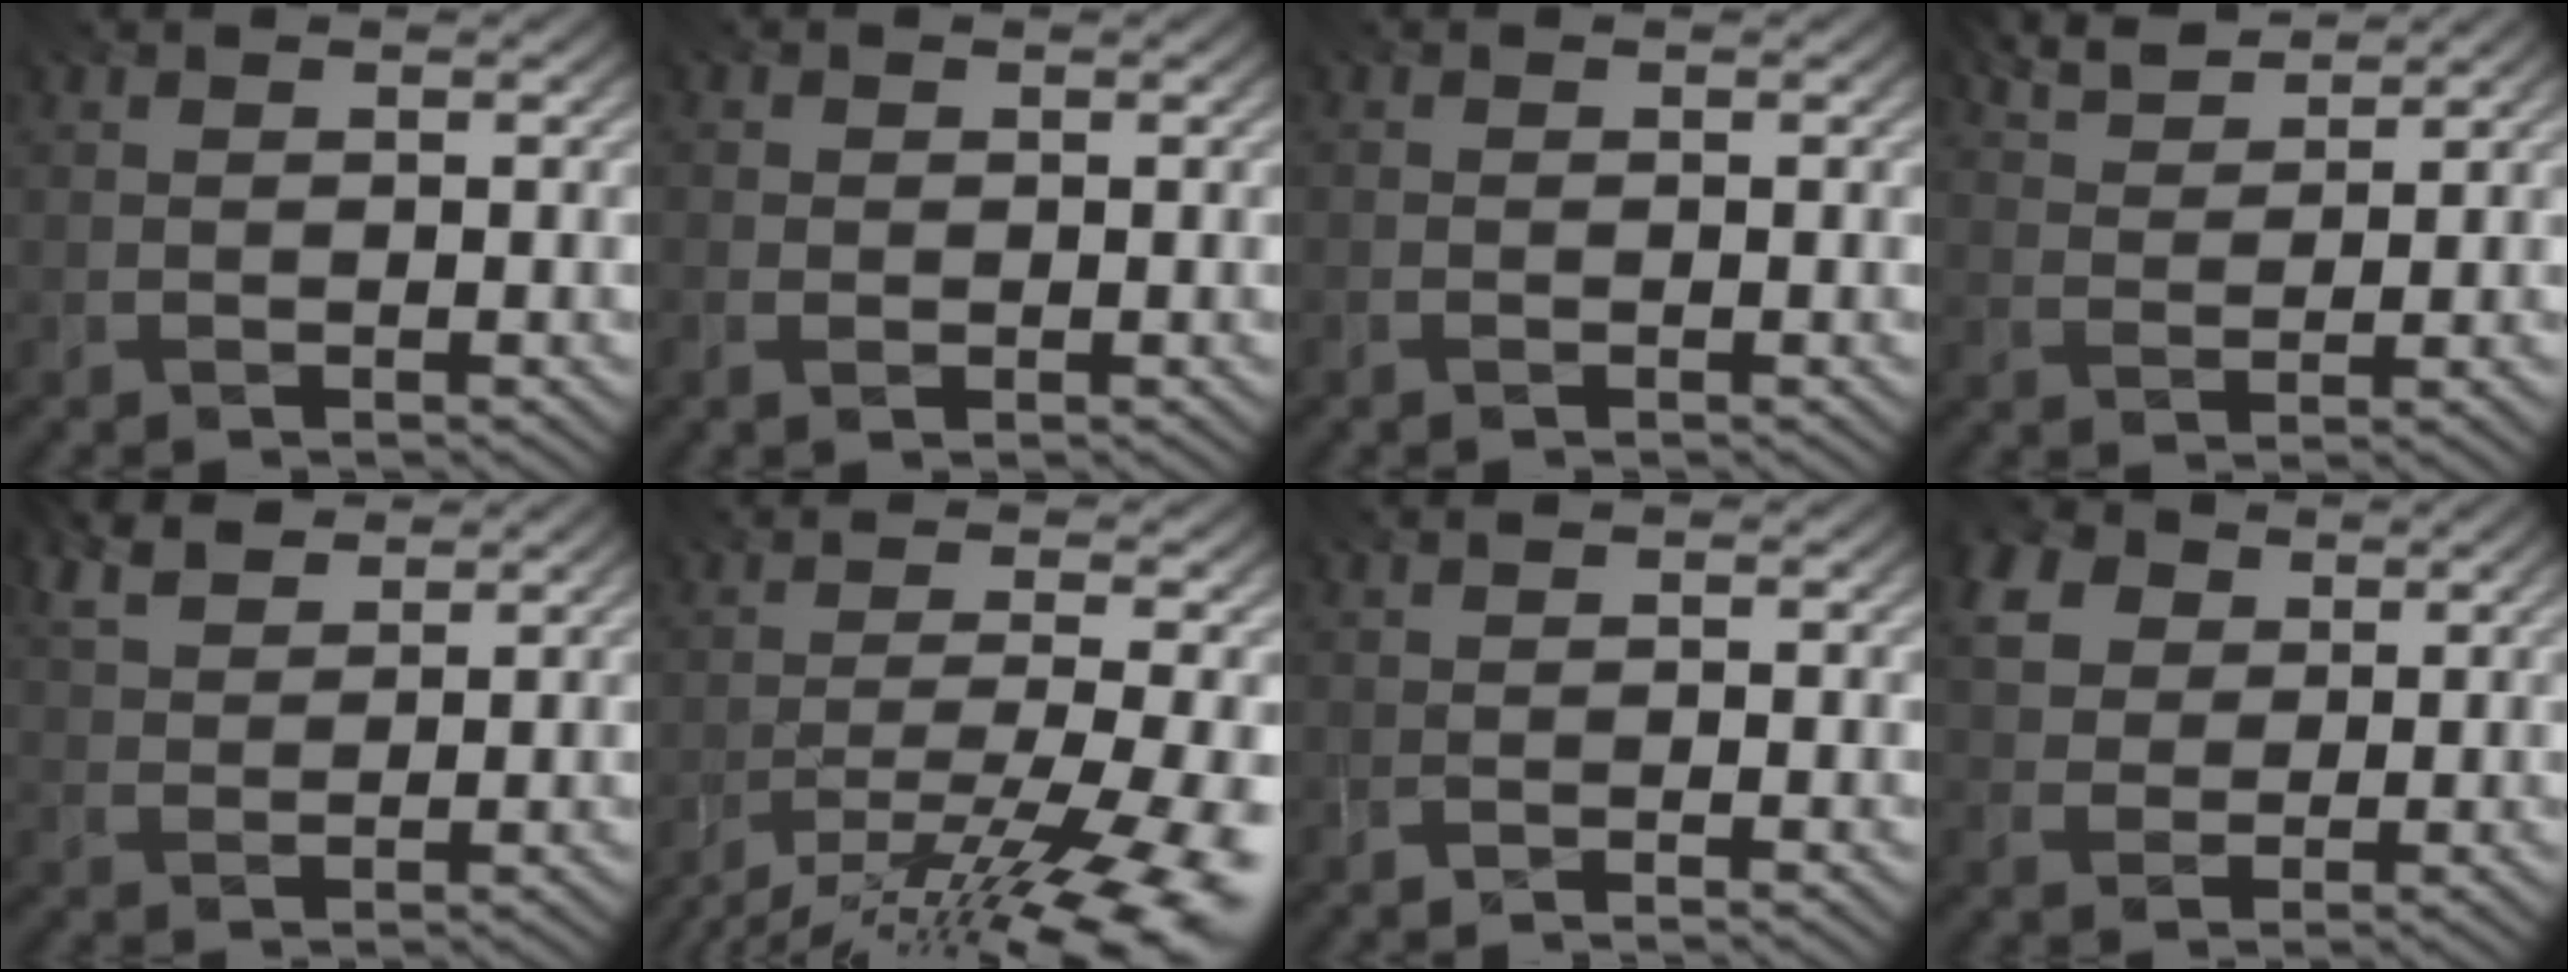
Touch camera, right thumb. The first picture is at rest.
{"total": 1.1, "force": [-0.6, 0.8, 0.4], "torque": [-0.010, -0.001, -0.015]}
{"total": 0.8, "force": [-0.7, 0.4, 0.2], "torque": [-0.003, -0.001, -0.016]}
{"total": 4.4, "force": [3.8, 0.6, 2.2], "torque": [-0.051, 0.002, 0.072]}
{"total": 5.2, "force": [4.1, 1.6, 2.8], "torque": [-0.072, 0.004, 0.075]}
{"total": 13.7, "force": [-8.0, 0.7, 11.1], "torque": [-0.147, 0.000, -0.131]}
{"total": 0.8, "force": [-0.2, -0.7, 0.2], "torque": [-0.004, 0.006, -0.009]}
{"total": 5.5, "force": [2.4, 4.0, 2.9], "torque": [-0.089, 0.011, 0.038]}